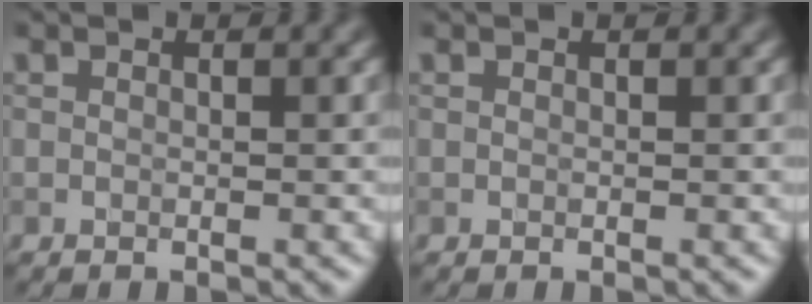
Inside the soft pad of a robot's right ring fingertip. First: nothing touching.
{"total": 0.0}